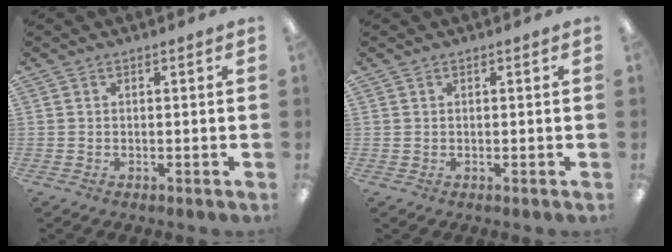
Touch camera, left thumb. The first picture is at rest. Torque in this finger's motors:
{"motor_torque": [-0.19, 0.01, 0.16, -0.25, 0.00]}